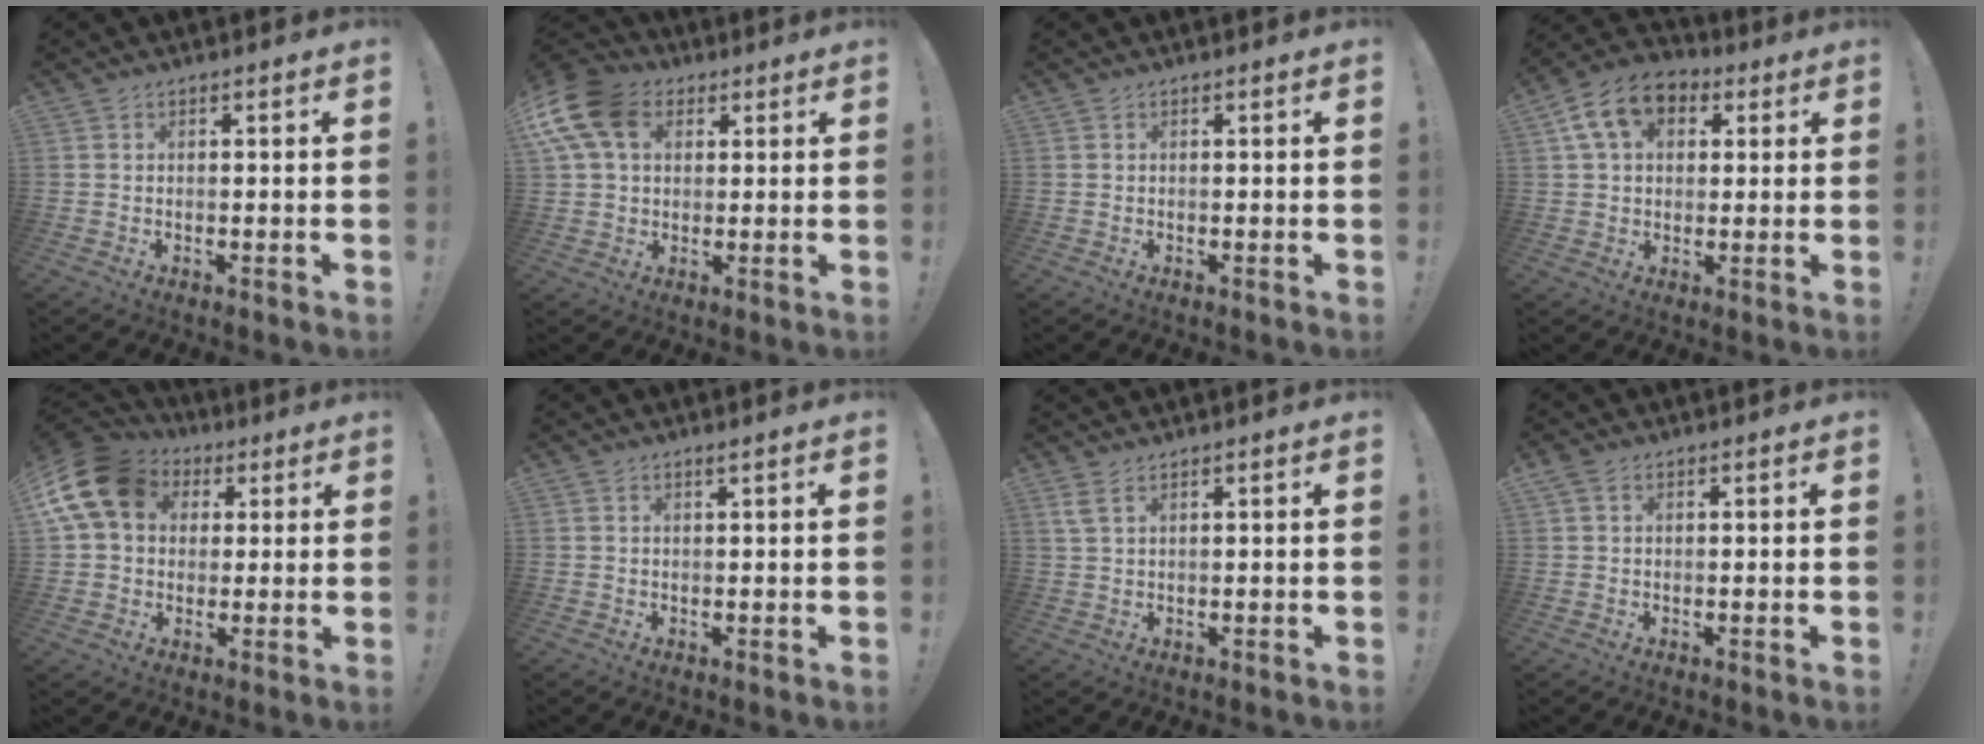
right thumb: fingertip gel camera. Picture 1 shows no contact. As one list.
[{"total": 15.0, "force": [5.2, 10.4, 9.4], "torque": [-0.188, -0.012, 0.098]}, {"total": 0.0}, {"total": 12.3, "force": [4.7, 8.6, 7.4], "torque": [-0.125, 0.000, 0.092]}, {"total": 15.7, "force": [5.0, 11.7, 9.1], "torque": [-0.168, -0.014, 0.096]}, {"total": 1.0, "force": [0.8, -0.1, 0.6], "torque": [-0.008, -0.001, 0.013]}, {"total": 3.1, "force": [1.9, 0.9, 2.2], "torque": [-0.046, 0.000, 0.036]}, {"total": 1.2, "force": [0.7, 0.8, 0.7], "torque": [-0.011, 0.000, 0.012]}]